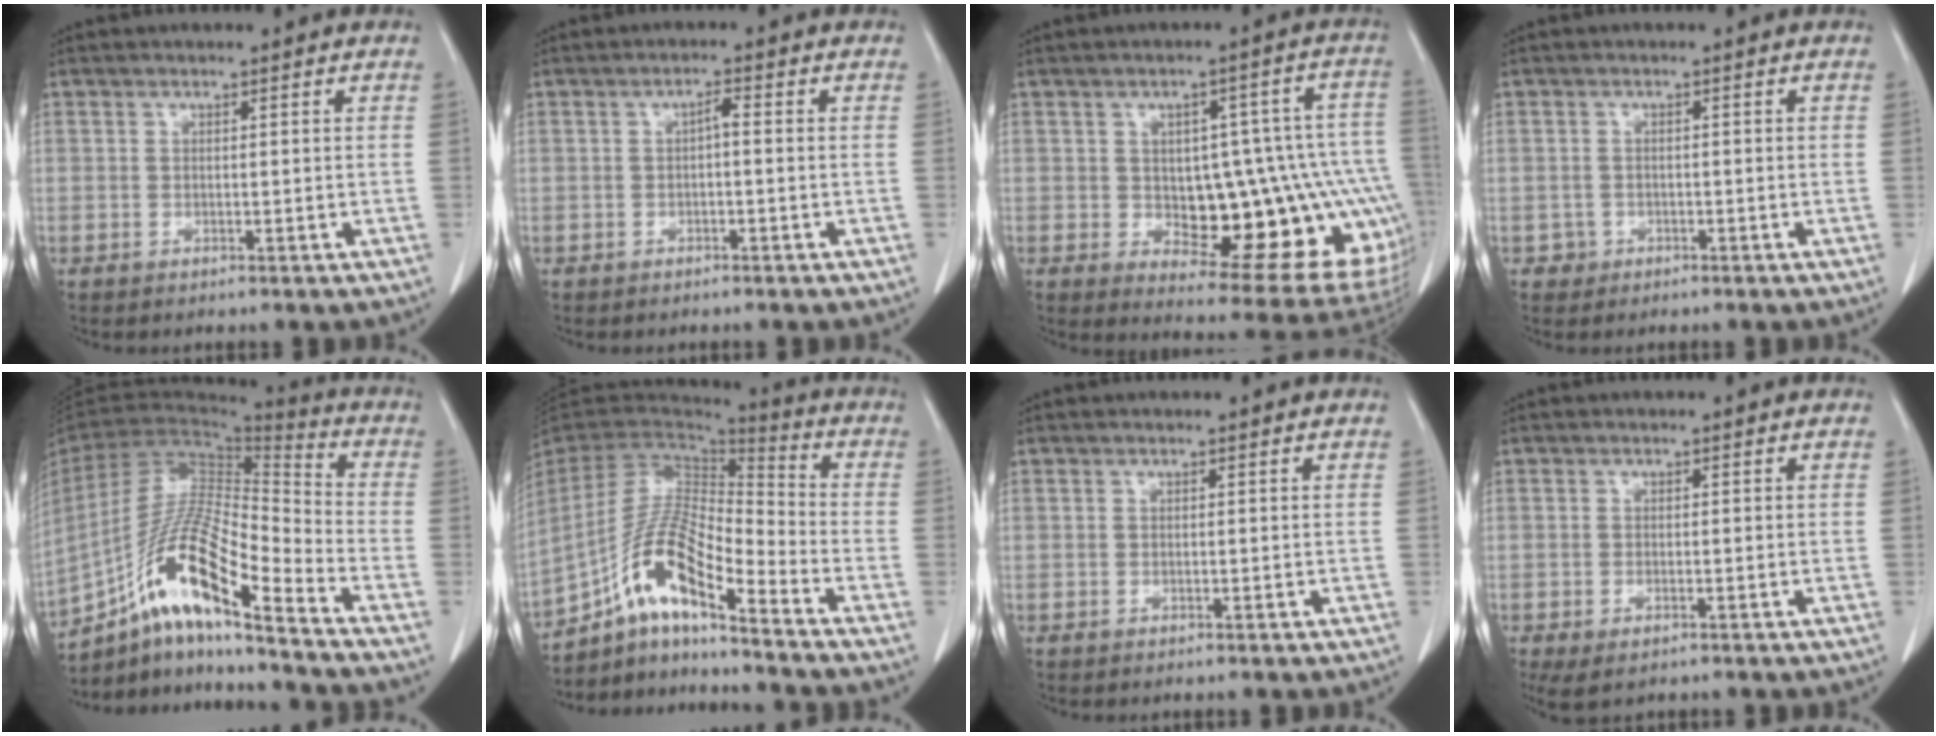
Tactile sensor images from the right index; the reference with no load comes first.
{"total": 1.6, "force": [-0.1, 0.4, 1.5], "torque": [-0.027, 0.007, 0.000]}
{"total": 20.5, "force": [-2.7, 6.8, 19.1], "torque": [-0.163, 0.032, -0.006]}
{"total": 1.7, "force": [-0.6, 1.5, -0.2], "torque": [0.010, 0.009, -0.012]}
{"total": 17.3, "force": [-11.1, 1.9, 13.1], "torque": [-0.259, -0.004, -0.203]}
{"total": 14.4, "force": [-8.6, 2.5, 11.3], "torque": [-0.226, 0.009, -0.158]}
{"total": 0.0}
{"total": 3.0, "force": [-1.6, 1.6, 2.1], "torque": [-0.039, -0.008, -0.019]}